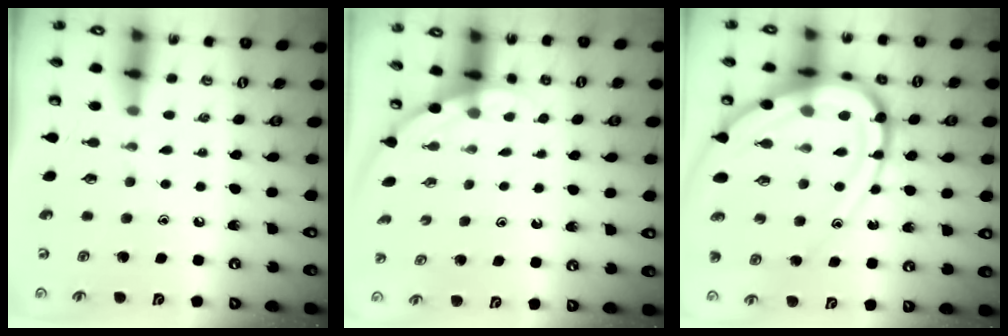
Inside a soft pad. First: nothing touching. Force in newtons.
{"total": 2.2, "press": 2.2, "slide": 0.0}
{"total": 21.5, "press": 21.4, "slide": 2.2}